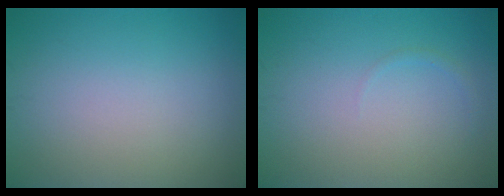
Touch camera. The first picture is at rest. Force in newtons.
{"total": 0.5, "press": 0.5, "slide": 0.1}